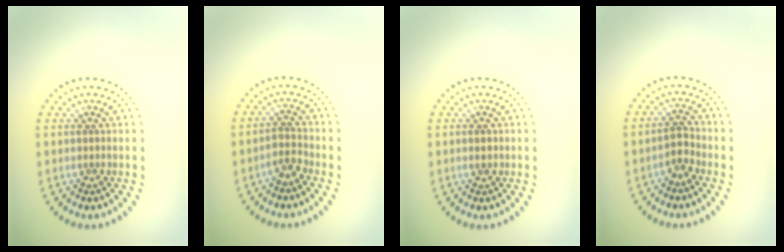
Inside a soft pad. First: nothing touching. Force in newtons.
{"total": 1.6, "press": 1.3, "slide": 0.9}
{"total": 1.3, "press": 1.3, "slide": 0.1}
{"total": 1.9, "press": 1.7, "slide": 0.8}